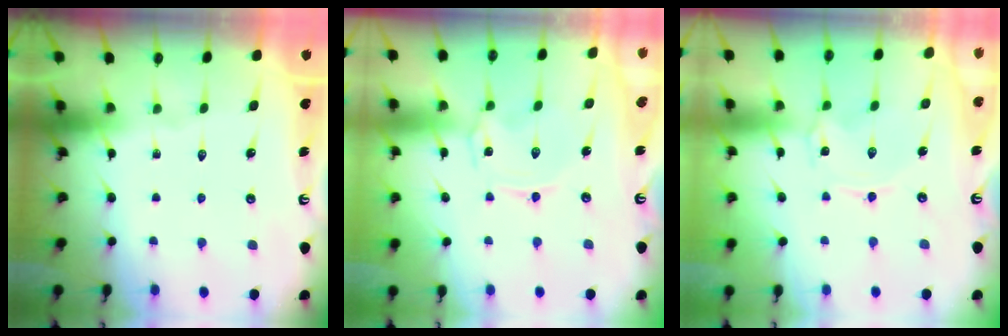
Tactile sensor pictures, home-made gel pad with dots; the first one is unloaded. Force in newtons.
{"total": 1.0, "press": 0.9, "slide": 0.3}
{"total": 0.7, "press": 0.7, "slide": 0.2}